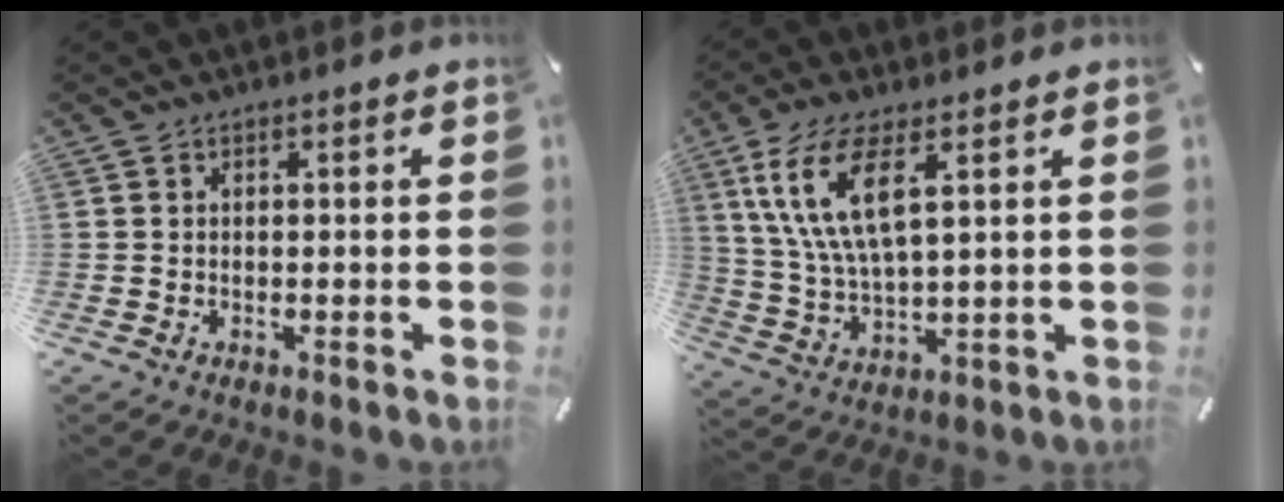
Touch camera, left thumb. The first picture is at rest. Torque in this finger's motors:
{"motor_torque": [1.04, 1.34, 1.43, -1.34, 0.33]}